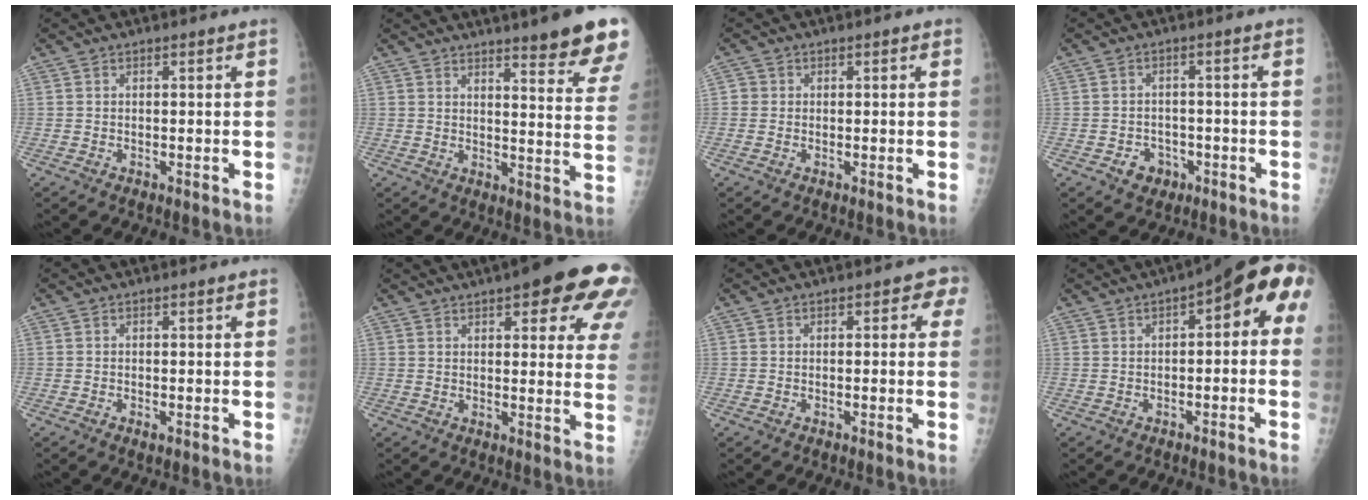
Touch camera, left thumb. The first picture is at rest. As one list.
[{"total": 16.0, "force": [12.2, 1.9, 10.2], "torque": [-0.104, -0.074, 0.146]}, {"total": 1.8, "force": [0.0, 1.8, 0.4], "torque": [0.008, 0.004, -0.004]}, {"total": 4.0, "force": [-2.0, 3.3, 1.3], "torque": [0.000, 0.015, -0.024]}, {"total": 0.8, "force": [-0.2, 0.3, 0.8], "torque": [-0.011, 0.001, -0.003]}, {"total": 19.8, "force": [10.3, 6.1, 15.7], "torque": [-0.170, -0.018, 0.115]}, {"total": 2.5, "force": [0.6, 1.8, 1.6], "torque": [0.013, 0.005, -0.007]}, {"total": 9.6, "force": [1.2, 4.2, 8.6], "torque": [-0.087, 0.041, 0.004]}]